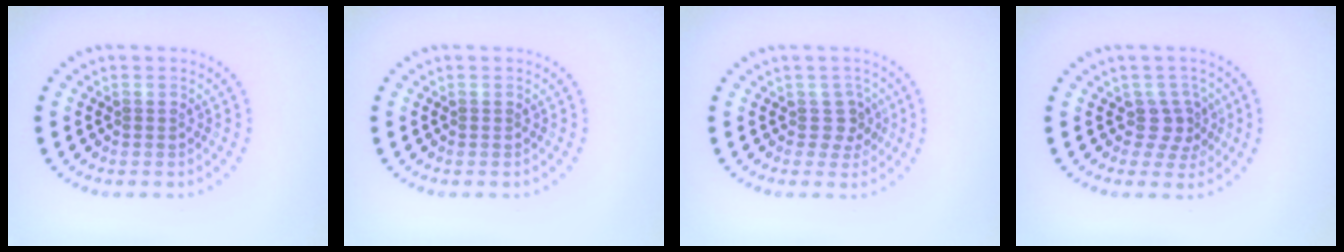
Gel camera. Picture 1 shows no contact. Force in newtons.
{"total": 0.0}
{"total": 1.8, "press": 1.4, "slide": 1.1}
{"total": 2.3, "press": 1.6, "slide": 1.7}